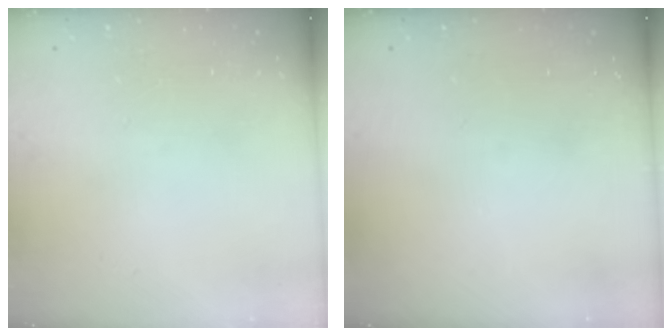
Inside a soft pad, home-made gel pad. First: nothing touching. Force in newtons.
{"total": 0.0}